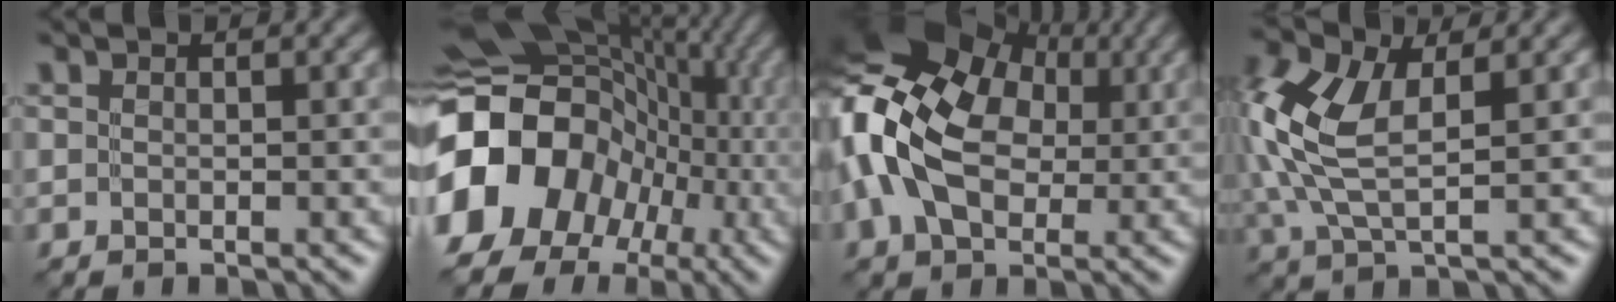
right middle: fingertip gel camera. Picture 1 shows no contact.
{"total": 15.5, "force": [-2.7, 12.9, 8.2], "torque": [-0.180, 0.001, -0.061]}
{"total": 14.1, "force": [1.5, 9.9, 9.9], "torque": [-0.210, 0.014, 0.012]}
{"total": 8.5, "force": [1.8, 4.4, 7.0], "torque": [-0.188, 0.006, 0.031]}